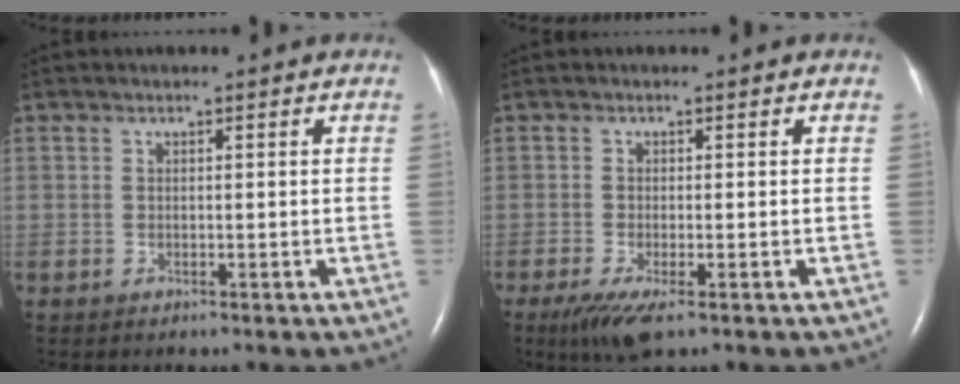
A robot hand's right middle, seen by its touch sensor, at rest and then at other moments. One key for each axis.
{"total": 4.7, "fx": -2.8, "fy": 0.9, "fz": 3.7, "tx": -0.074, "ty": -0.015, "tz": -0.047}